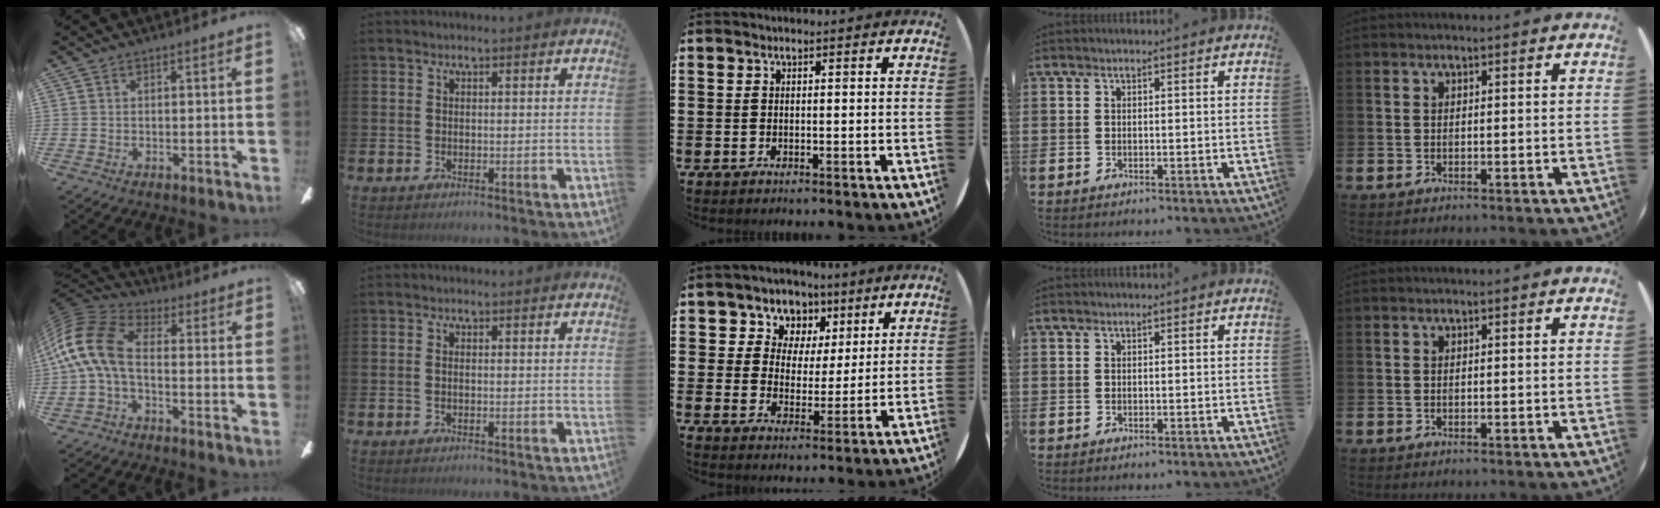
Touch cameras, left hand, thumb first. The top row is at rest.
{"thumb": {"total": 15.1, "force": [-0.8, 8.9, 12.1], "torque": [-0.261, 0.015, -0.017]}, "index": {"total": 0.6, "force": [-0.2, 0.1, 0.5], "torque": [-0.002, -0.005, -0.006]}, "middle": {"total": 5.8, "force": [3.6, 4.6, 0.4], "torque": [-0.041, -0.018, 0.059]}}